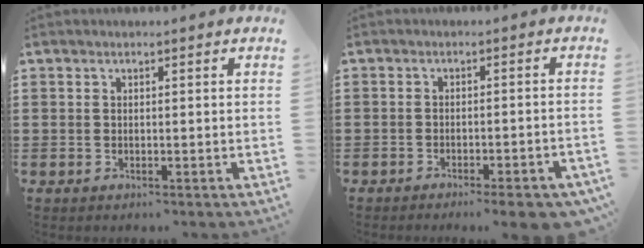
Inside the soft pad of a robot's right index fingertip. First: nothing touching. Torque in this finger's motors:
{"motor_torque": [1.33, -0.81, -0.45, -0.16]}